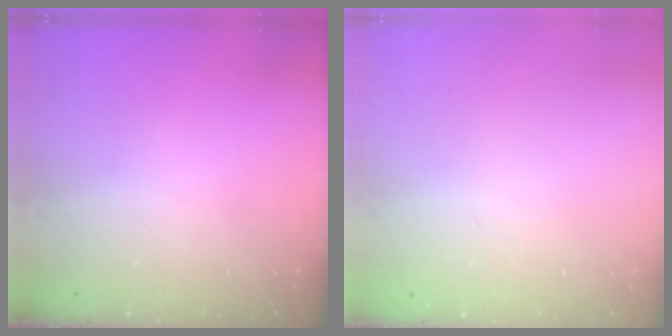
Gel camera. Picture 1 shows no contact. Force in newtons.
{"total": 0.0}